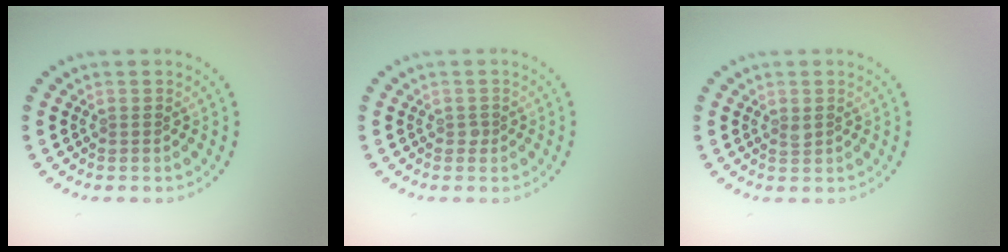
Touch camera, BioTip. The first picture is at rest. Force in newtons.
{"total": 0.6, "press": 0.5, "slide": 0.4}
{"total": 0.6, "press": 0.5, "slide": 0.3}